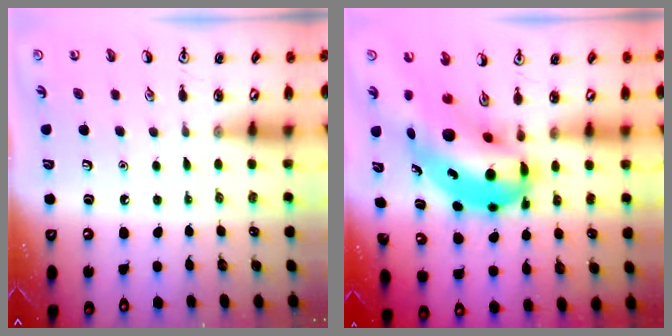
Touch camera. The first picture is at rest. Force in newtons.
{"total": 12.1, "press": 11.7, "slide": 3.1}